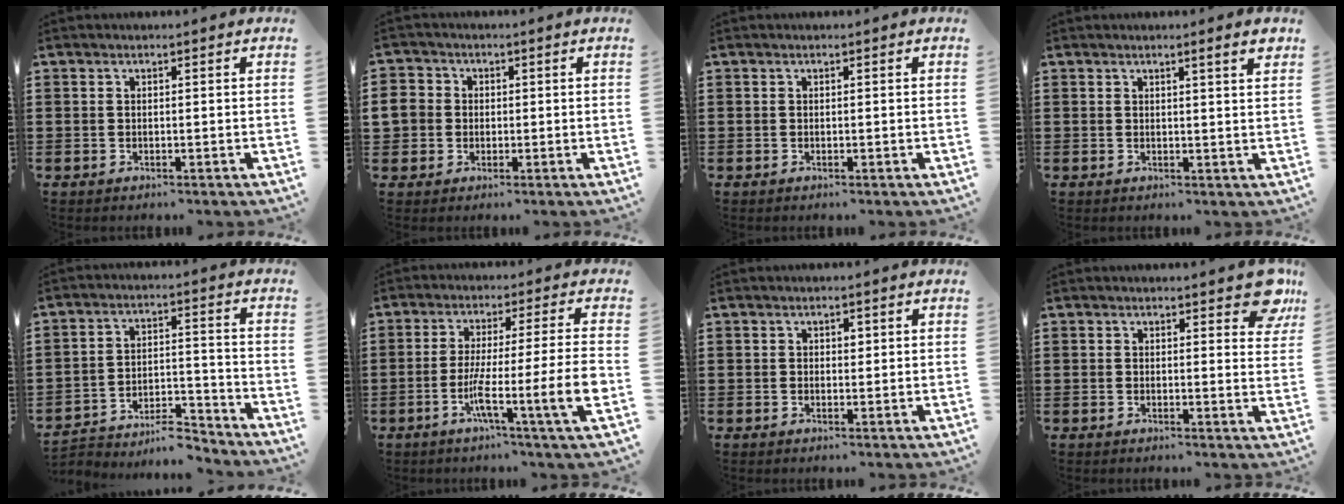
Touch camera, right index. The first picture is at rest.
{"total": 4.1, "force": [0.0, 3.9, 1.4], "torque": [-0.055, 0.007, -0.005]}
{"total": 0.0}
{"total": 2.0, "force": [1.4, -0.2, 1.4], "torque": [-0.022, -0.006, 0.023]}
{"total": 6.5, "force": [-6.0, 1.7, 1.7], "torque": [-0.020, 0.020, -0.115]}
{"total": 10.9, "force": [-3.2, 0.4, 10.4], "torque": [-0.182, -0.016, -0.063]}
{"total": 1.0, "force": [0.4, 0.7, 0.6], "torque": [-0.005, 0.001, 0.006]}
{"total": 4.1, "force": [3.0, 1.6, 2.4], "torque": [-0.017, -0.008, 0.046]}